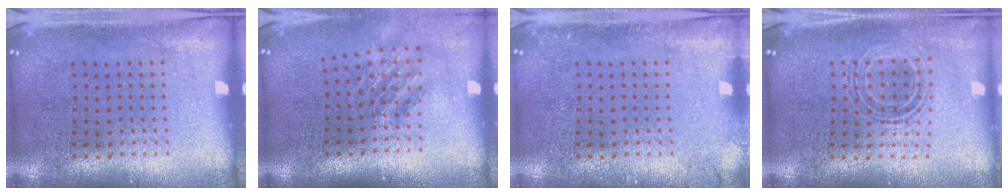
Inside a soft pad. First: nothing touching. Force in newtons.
{"total": 1.8, "press": 1.2, "slide": 1.2}
{"total": 1.0, "press": 1.0, "slide": 0.1}
{"total": 0.9, "press": 0.8, "slide": 0.3}